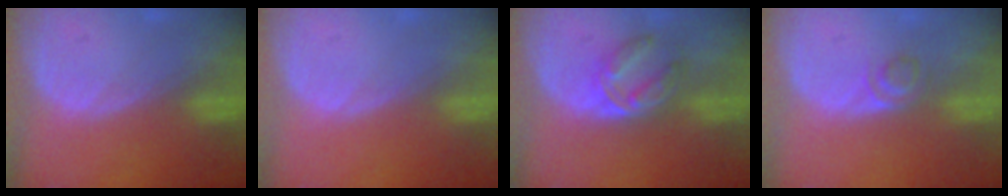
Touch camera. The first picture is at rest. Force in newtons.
{"total": 0.0}
{"total": 5.6, "press": 5.4, "slide": 1.4}
{"total": 2.3, "press": 2.1, "slide": 1.0}